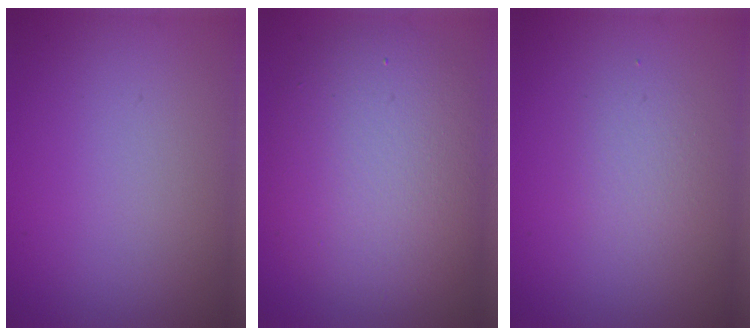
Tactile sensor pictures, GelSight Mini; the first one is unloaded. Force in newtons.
{"total": 8.3, "press": 8.3, "slide": 0.4}
{"total": 1.6, "press": 1.6, "slide": 0.1}